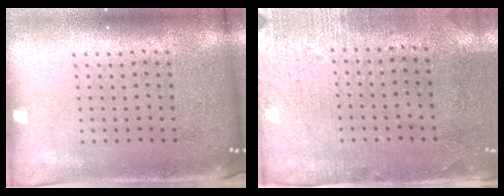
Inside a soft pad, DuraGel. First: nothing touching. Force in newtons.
{"total": 2.9, "press": 2.4, "slide": 1.7}